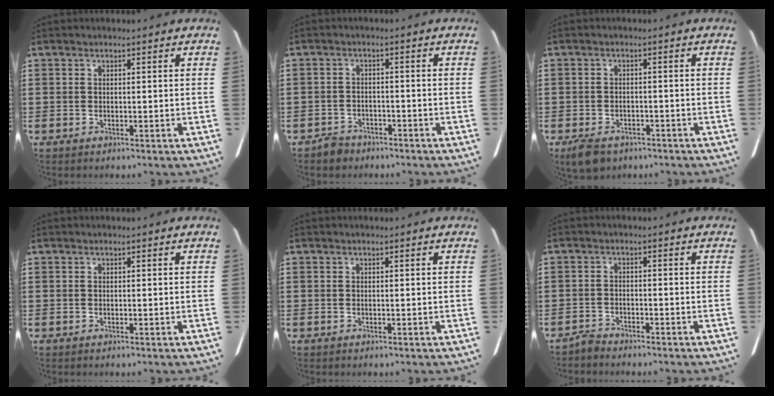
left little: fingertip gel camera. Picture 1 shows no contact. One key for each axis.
{"total": 2.2, "fx": -2.1, "fy": 0.7, "fz": 0.2, "tx": -0.011, "ty": 0.003, "tz": -0.044}
{"total": 2.5, "fx": -2.2, "fy": 0.8, "fz": 0.9, "tx": -0.032, "ty": -0.004, "tz": -0.049}
{"total": 0.0}
{"total": 0.0}
{"total": 1.7, "fx": -1.7, "fy": 0.1, "fz": 0.1, "tx": -0.008, "ty": 0.002, "tz": -0.036}